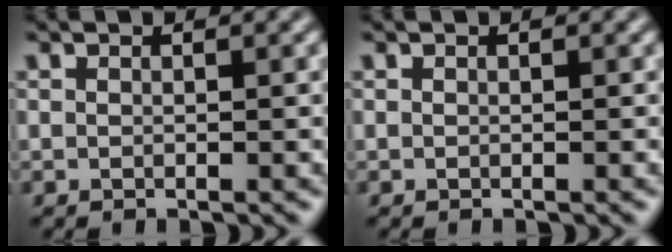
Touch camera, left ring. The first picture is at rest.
{"total": 0.0}